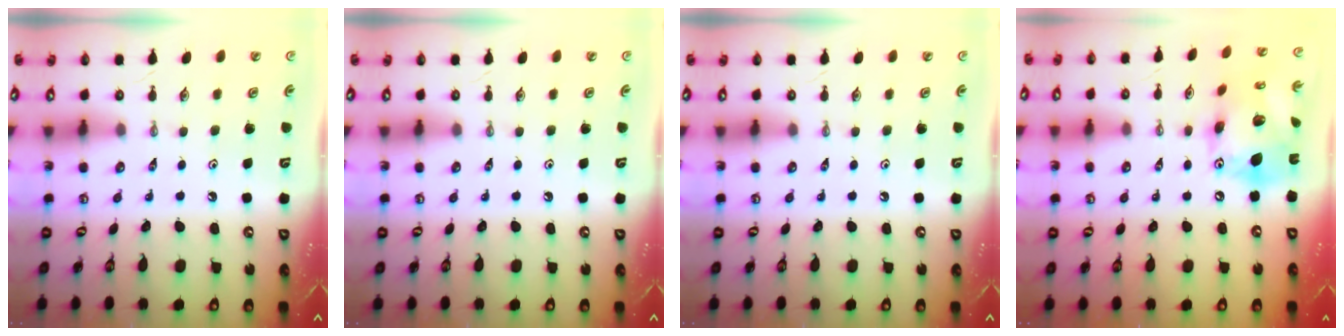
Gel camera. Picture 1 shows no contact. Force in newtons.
{"total": 0.0}
{"total": 0.0}
{"total": 18.5, "press": 18.4, "slide": 0.9}